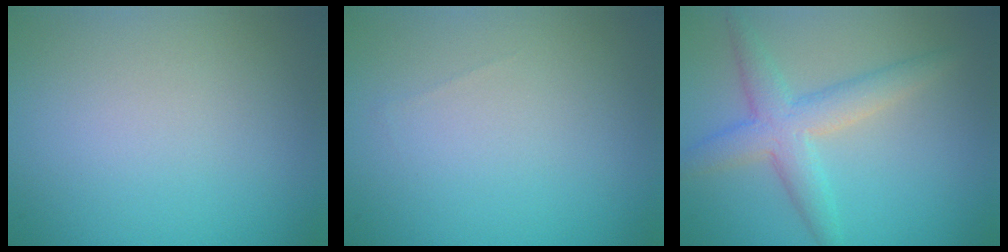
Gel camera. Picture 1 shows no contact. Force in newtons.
{"total": 0.0}
{"total": 4.3, "press": 4.3, "slide": 0.3}